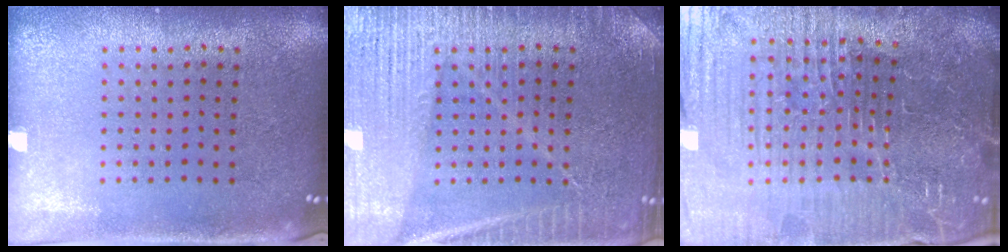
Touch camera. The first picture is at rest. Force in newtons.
{"total": 3.7, "press": 3.6, "slide": 0.4}
{"total": 7.4, "press": 6.6, "slide": 3.3}